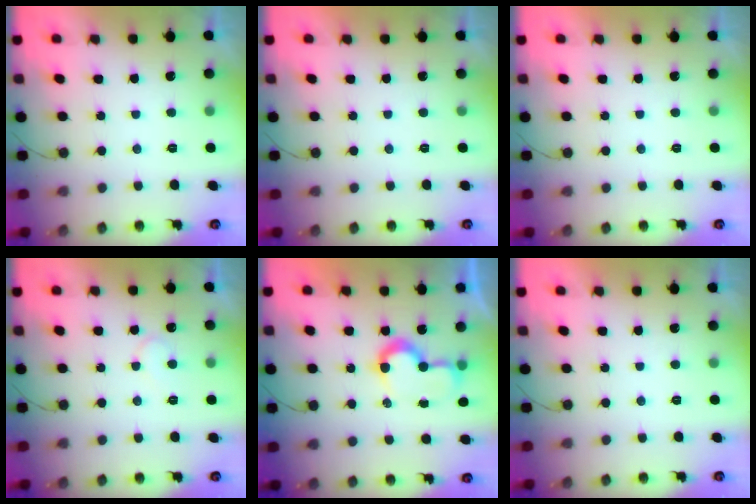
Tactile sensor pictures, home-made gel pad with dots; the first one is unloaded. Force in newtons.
{"total": 1.7, "press": 1.7, "slide": 0.0}
{"total": 1.7, "press": 1.7, "slide": 0.0}
{"total": 5.1, "press": 5.1, "slide": 0.3}
{"total": 8.3, "press": 8.3, "slide": 0.2}
{"total": 1.7, "press": 1.7, "slide": 0.0}